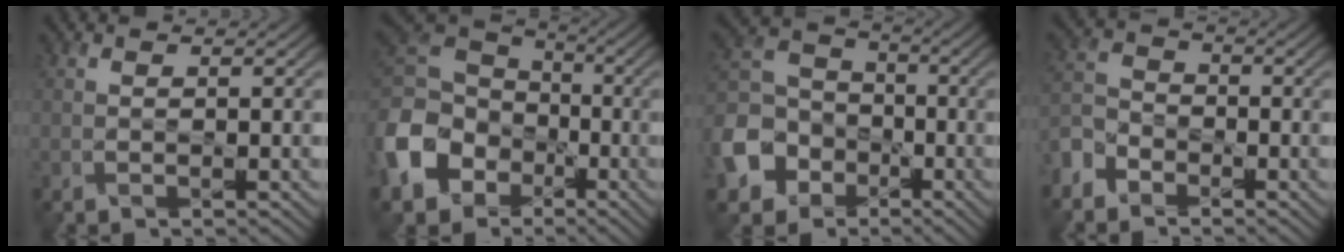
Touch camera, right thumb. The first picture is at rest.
{"total": 15.0, "force": [-5.4, 12.1, 7.1], "torque": [-0.248, -0.036, -0.119]}
{"total": 10.5, "force": [-4.8, 8.5, 3.8], "torque": [-0.130, -0.026, -0.109]}
{"total": 4.6, "force": [-3.5, 2.9, 1.1], "torque": [-0.036, -0.004, -0.087]}